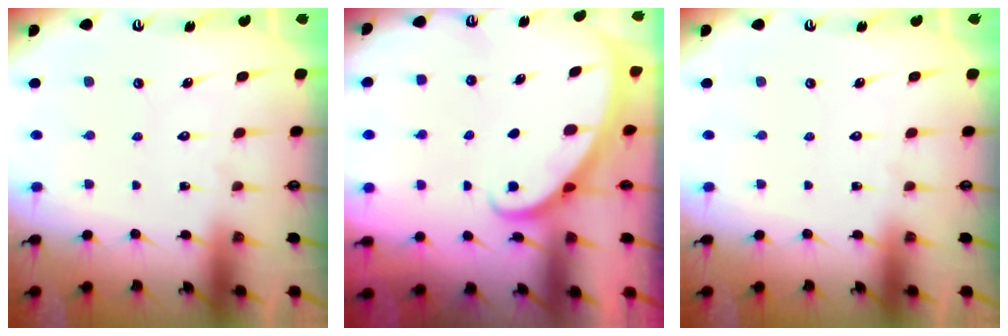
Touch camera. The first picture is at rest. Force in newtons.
{"total": 1.7, "press": 1.7, "slide": 0.1}
{"total": 0.0}